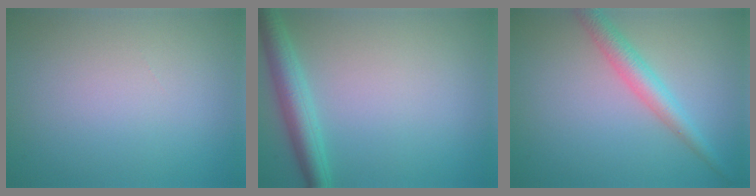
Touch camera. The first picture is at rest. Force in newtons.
{"total": 3.6, "press": 3.6, "slide": 0.1}
{"total": 3.1, "press": 3.1, "slide": 0.1}